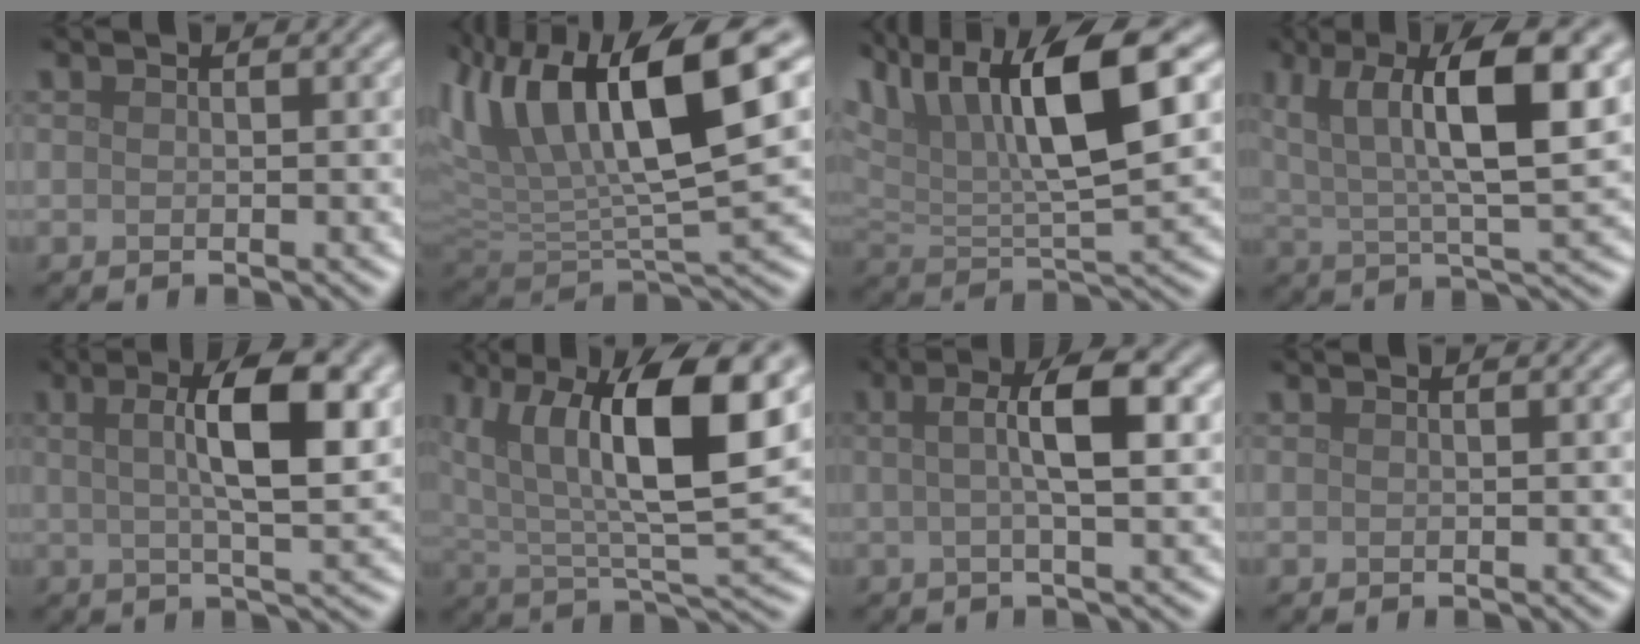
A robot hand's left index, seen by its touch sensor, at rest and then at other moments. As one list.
[{"total": 13.3, "force": [5.1, 3.9, 11.6], "torque": [-0.211, 0.013, 0.093]}, {"total": 11.0, "force": [5.1, 4.2, 8.8], "torque": [-0.160, 0.010, 0.085]}, {"total": 11.0, "force": [3.8, 3.1, 9.8], "torque": [-0.162, 0.008, 0.066]}, {"total": 8.1, "force": [1.9, 2.1, 7.5], "torque": [-0.101, 0.011, 0.027]}, {"total": 12.6, "force": [5.4, 4.0, 10.6], "torque": [-0.173, 0.011, 0.090]}, {"total": 5.2, "force": [0.9, 1.1, 5.0], "torque": [-0.071, 0.012, 0.009]}, {"total": 0.0}]